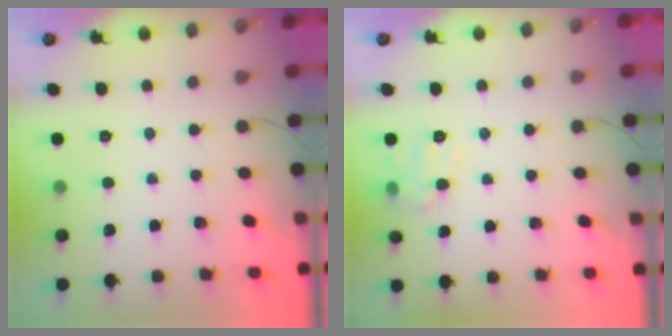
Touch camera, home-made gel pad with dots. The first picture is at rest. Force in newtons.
{"total": 8.3, "press": 8.2, "slide": 0.6}